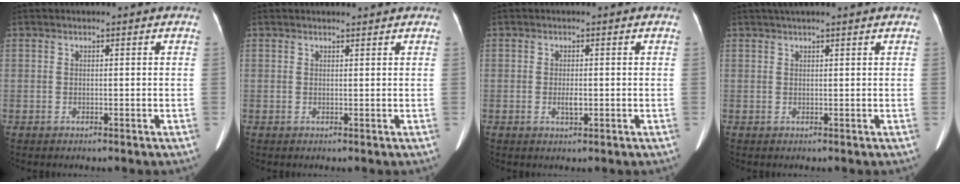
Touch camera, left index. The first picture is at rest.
{"total": 1.5, "force": [1.5, 0.1, 0.3], "torque": [-0.008, 0.006, 0.021]}
{"total": 1.6, "force": [-0.4, 0.6, 1.5], "torque": [-0.031, -0.003, -0.007]}
{"total": 4.7, "force": [4.0, -0.4, 2.6], "torque": [-0.033, 0.036, 0.059]}